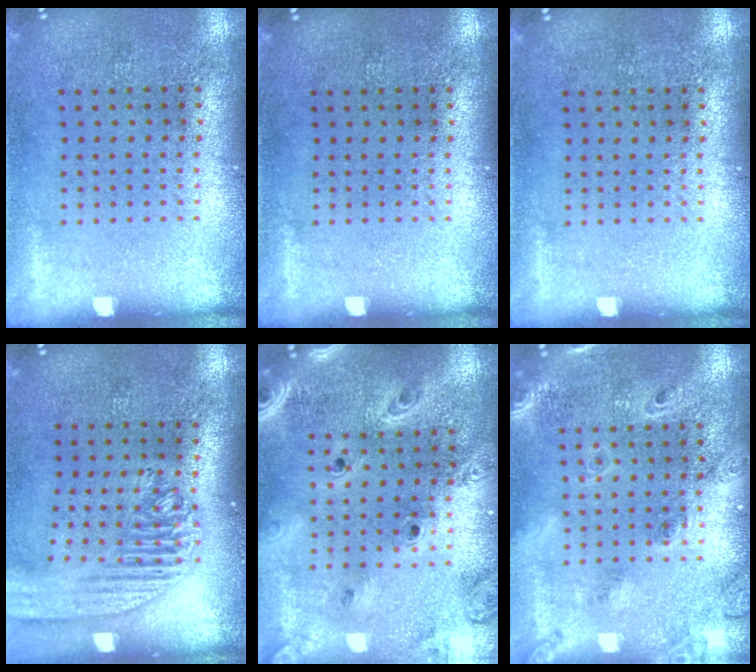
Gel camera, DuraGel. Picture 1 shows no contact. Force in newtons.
{"total": 0.0}
{"total": 0.0}
{"total": 1.9, "press": 1.7, "slide": 0.9}
{"total": 3.0, "press": 2.5, "slide": 1.6}
{"total": 1.8, "press": 1.7, "slide": 0.8}